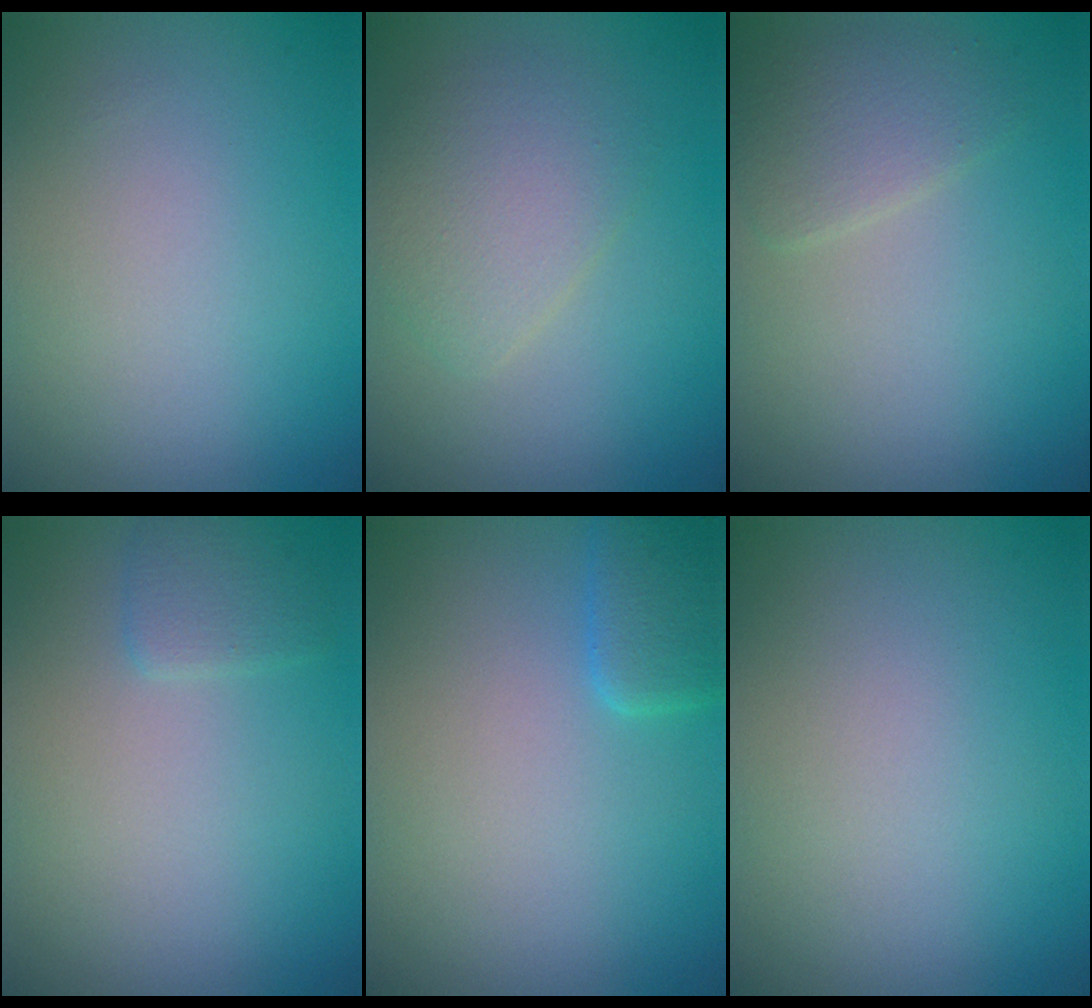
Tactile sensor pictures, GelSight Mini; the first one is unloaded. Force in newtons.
{"total": 3.1, "press": 3.1, "slide": 0.1}
{"total": 2.4, "press": 2.4, "slide": 0.0}
{"total": 1.4, "press": 1.4, "slide": 0.1}
{"total": 2.5, "press": 2.5, "slide": 0.2}
{"total": 0.0}